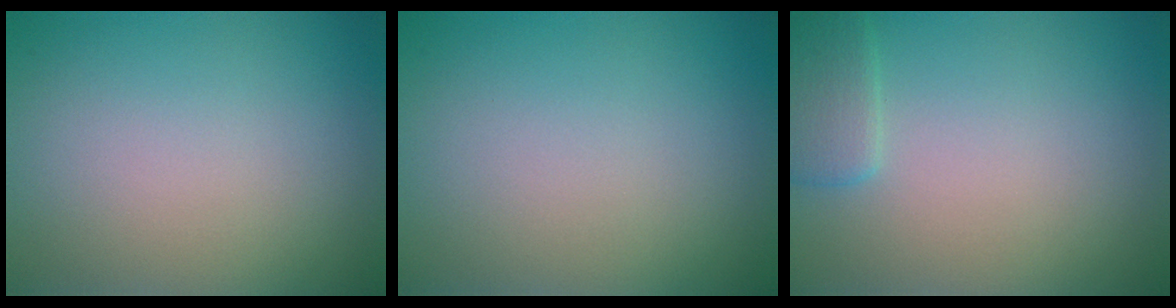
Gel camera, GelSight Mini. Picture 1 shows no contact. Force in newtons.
{"total": 0.0}
{"total": 1.9, "press": 1.9, "slide": 0.2}